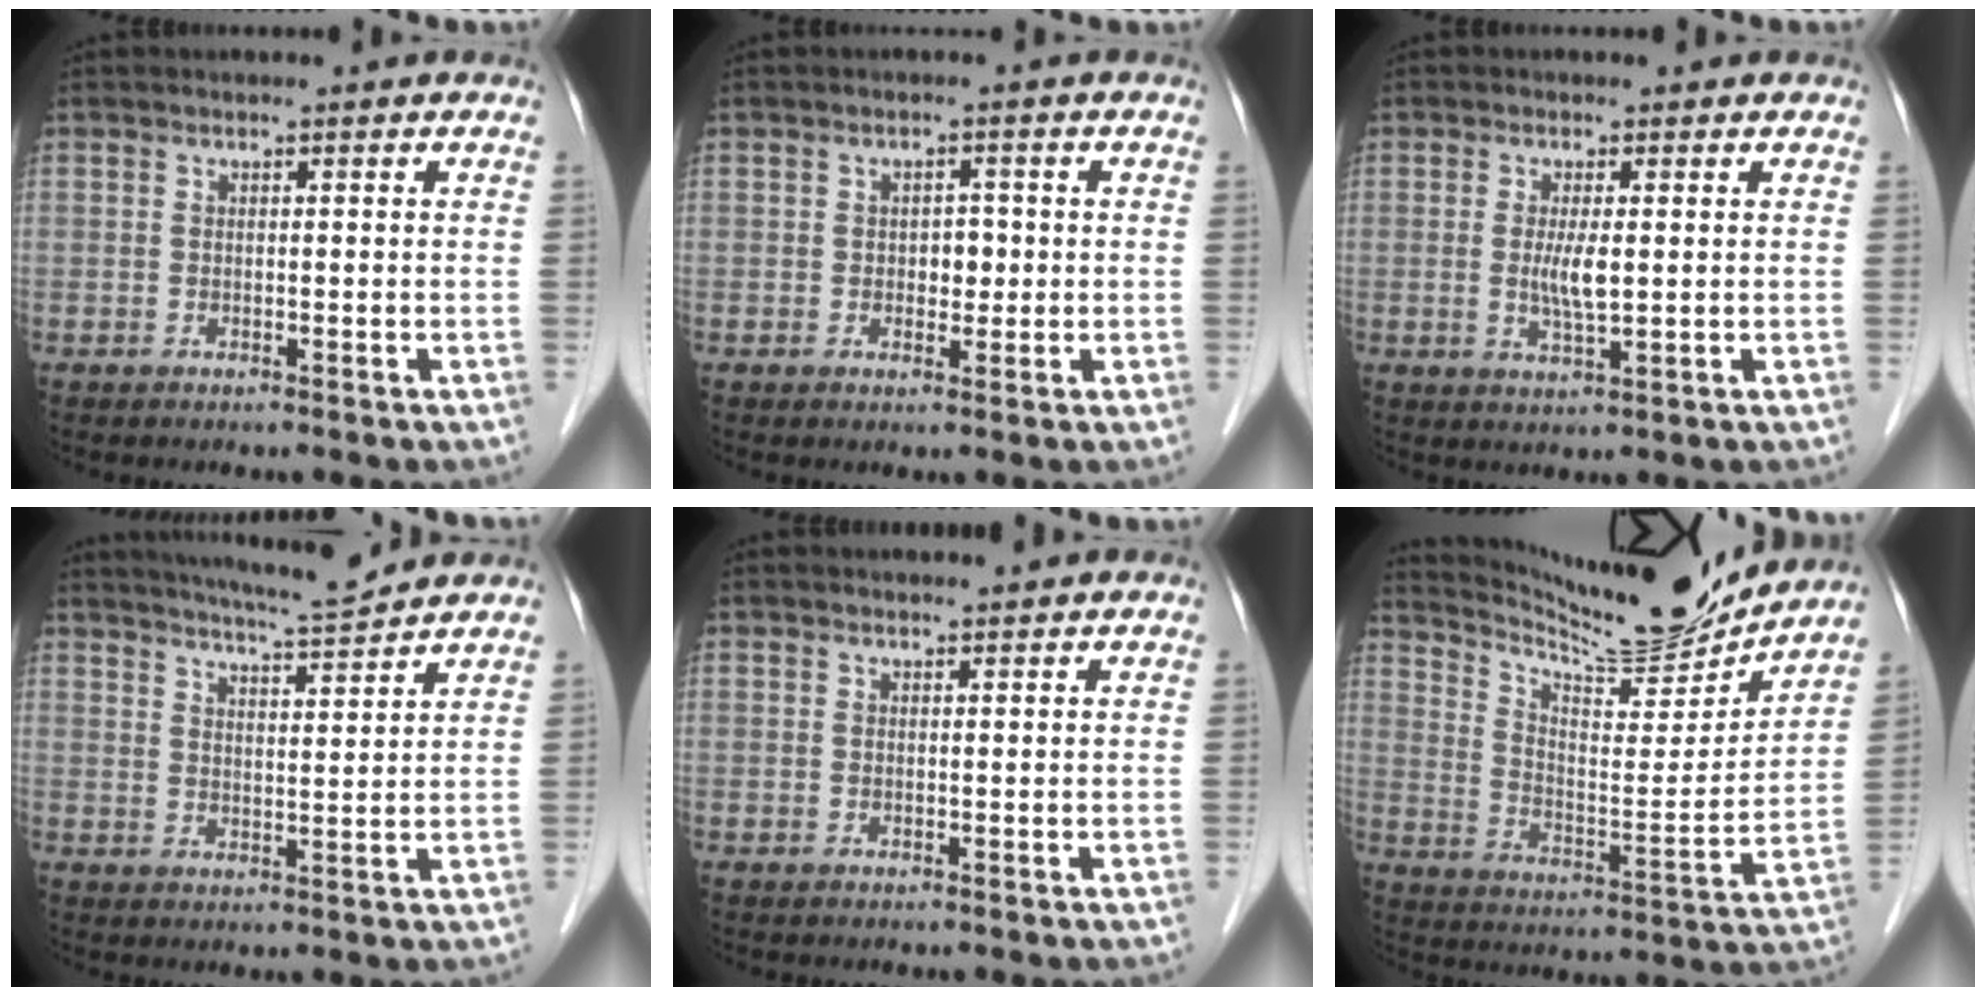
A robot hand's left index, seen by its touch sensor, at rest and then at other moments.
{"total": 2.3, "force": [-0.1, 1.6, 1.7], "torque": [-0.022, 0.004, 0.002]}
{"total": 3.6, "force": [0.3, 0.6, 3.5], "torque": [-0.071, -0.007, 0.008]}
{"total": 8.5, "force": [8.0, -0.6, 3.0], "torque": [-0.056, -0.001, 0.126]}
{"total": 1.3, "force": [1.3, -0.1, 0.3], "torque": [-0.006, 0.005, 0.025]}
{"total": 16.9, "force": [16.1, 0.3, 4.9], "torque": [-0.099, -0.038, 0.255]}